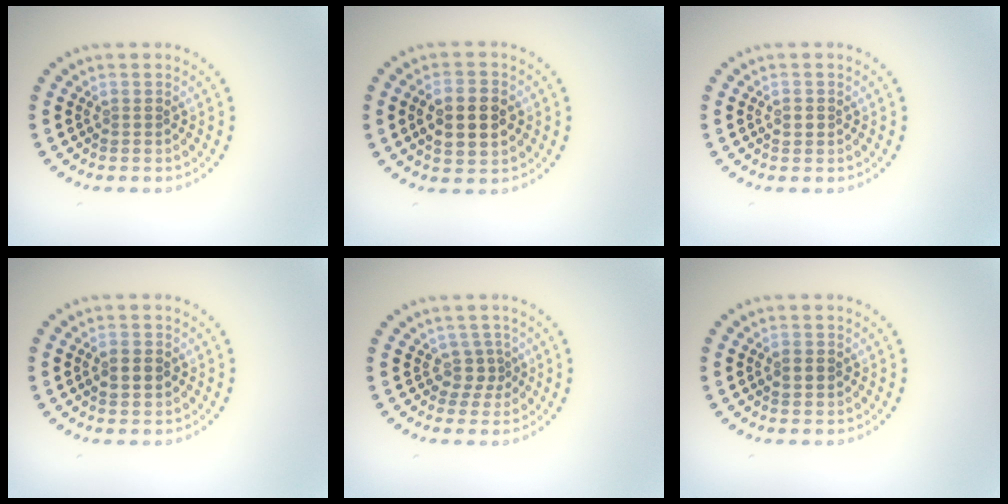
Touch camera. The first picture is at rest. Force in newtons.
{"total": 4.9, "press": 4.9, "slide": 0.3}
{"total": 1.2, "press": 1.2, "slide": 0.1}
{"total": 2.5, "press": 2.5, "slide": 0.2}
{"total": 1.8, "press": 1.1, "slide": 1.4}
{"total": 1.1, "press": 1.1, "slide": 0.2}